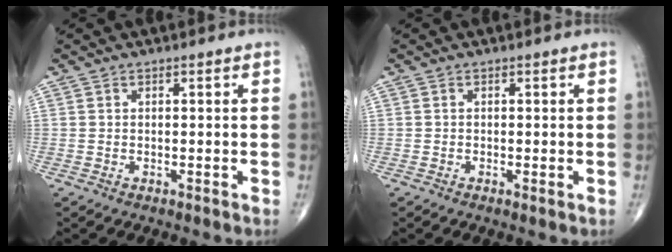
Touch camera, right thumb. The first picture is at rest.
{"total": 0.7, "force": [-0.1, 0.1, 0.7], "torque": [-0.016, -0.004, -0.005]}